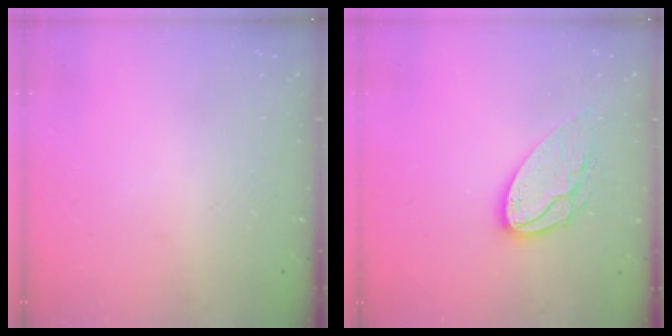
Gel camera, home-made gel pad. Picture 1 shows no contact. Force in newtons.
{"total": 11.2, "press": 11.2, "slide": 0.5}